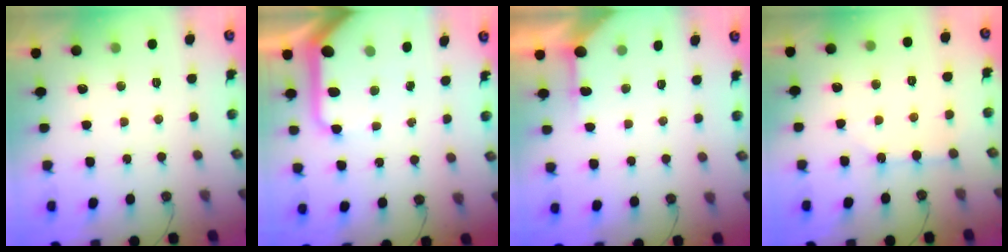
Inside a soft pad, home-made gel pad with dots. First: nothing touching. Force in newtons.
{"total": 12.7, "press": 12.7, "slide": 1.4}
{"total": 3.1, "press": 3.1, "slide": 0.4}
{"total": 3.6, "press": 3.6, "slide": 0.2}